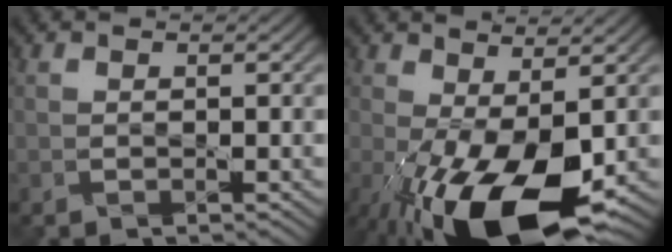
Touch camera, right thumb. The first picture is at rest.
{"total": 12.8, "force": [-4.1, 5.2, 10.9], "torque": [-0.215, -0.021, -0.065]}